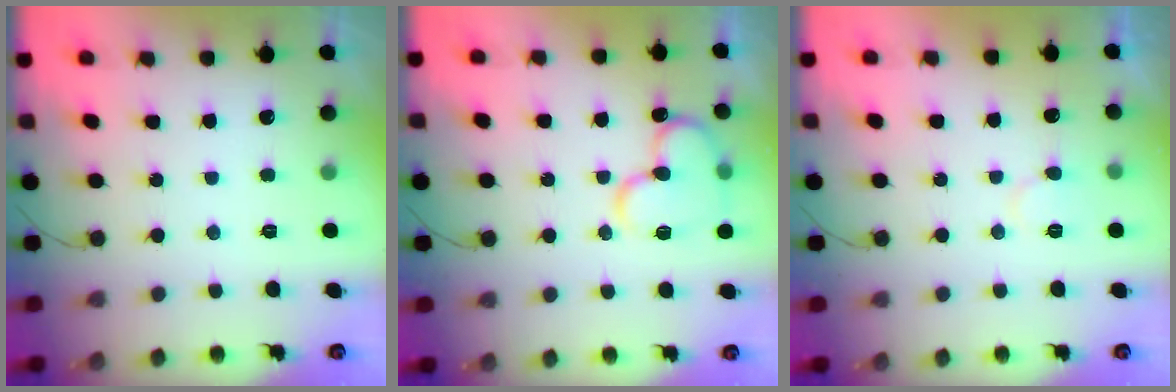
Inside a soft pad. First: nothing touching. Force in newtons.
{"total": 14.8, "press": 14.7, "slide": 2.3}
{"total": 6.8, "press": 6.8, "slide": 0.4}